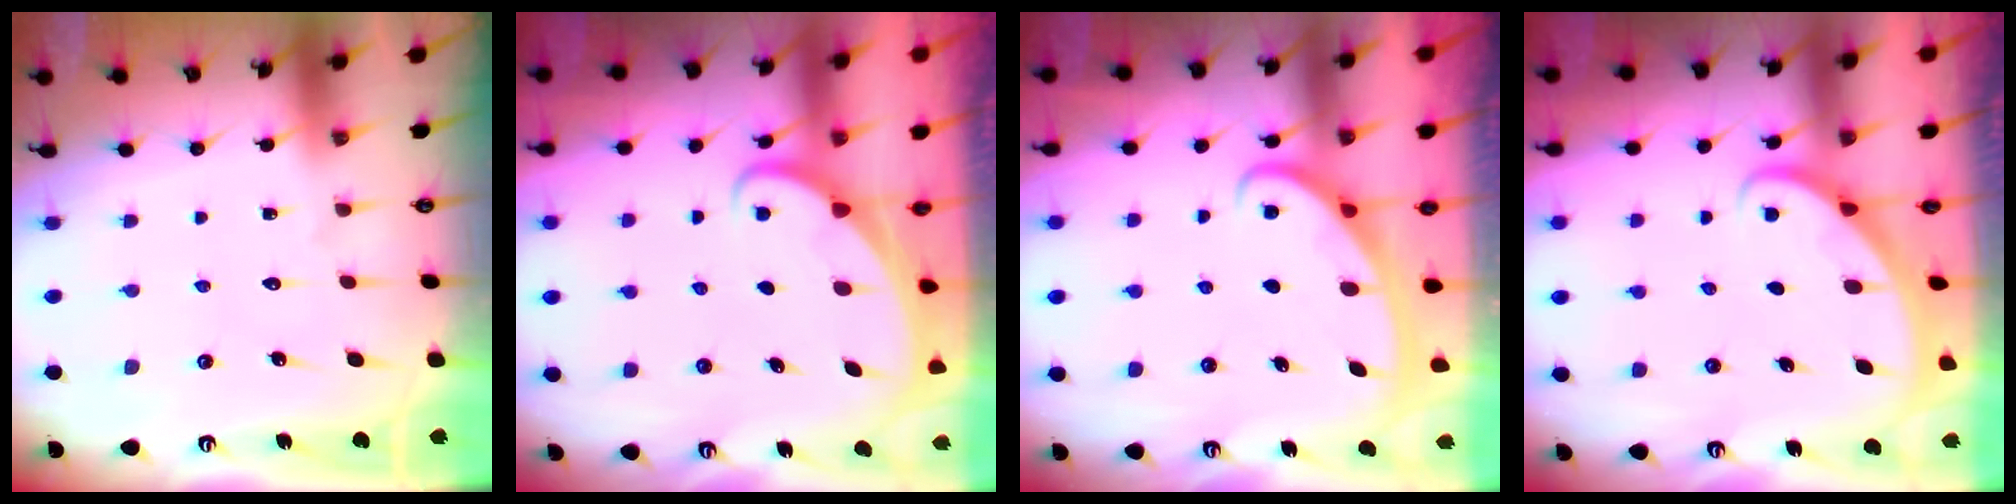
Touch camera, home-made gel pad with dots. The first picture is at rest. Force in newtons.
{"total": 1.6, "press": 1.6, "slide": 0.0}
{"total": 3.0, "press": 2.9, "slide": 0.4}
{"total": 1.9, "press": 1.9, "slide": 0.1}